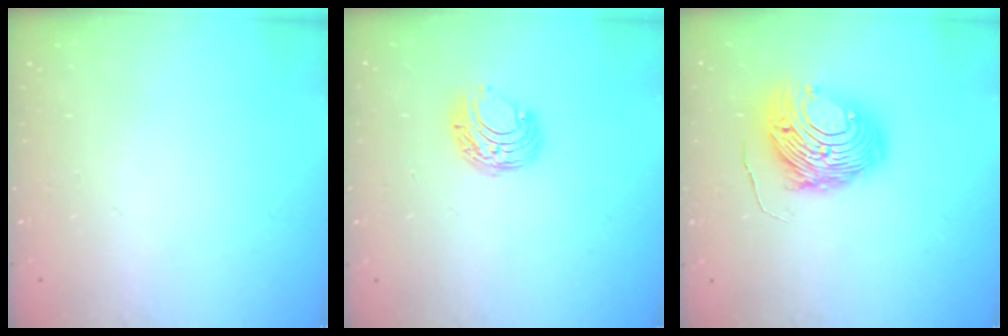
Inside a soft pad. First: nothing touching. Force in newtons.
{"total": 7.6, "press": 7.6, "slide": 0.6}
{"total": 13.1, "press": 13.0, "slide": 1.2}